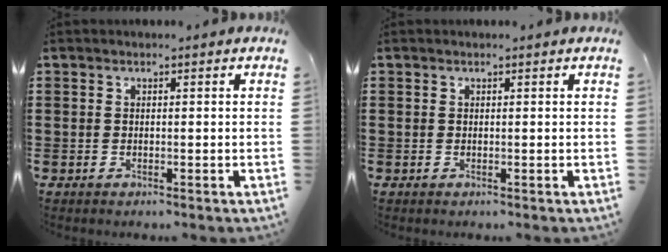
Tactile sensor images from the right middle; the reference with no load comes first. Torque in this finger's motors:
{"motor_torque": [0.00, 0.00, 0.00, 0.00]}